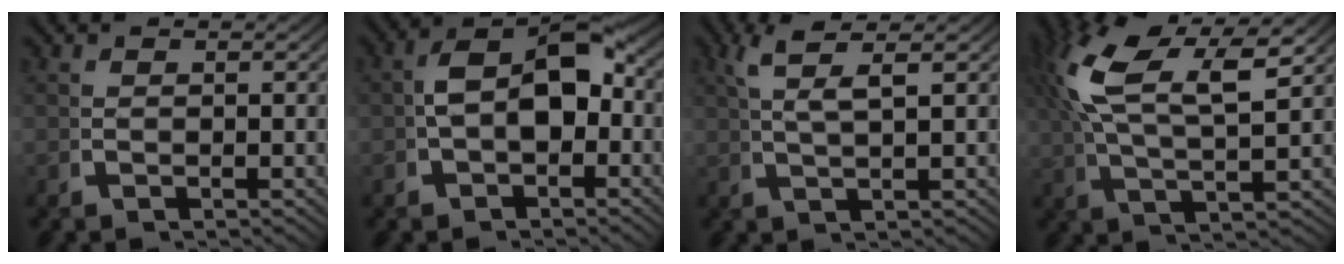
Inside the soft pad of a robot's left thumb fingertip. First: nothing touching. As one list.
[{"total": 8.6, "force": [0.0, 5.3, 6.7], "torque": [-0.108, -0.009, 0.003]}, {"total": 4.4, "force": [3.0, 0.7, 3.1], "torque": [-0.056, 0.016, 0.049]}, {"total": 10.0, "force": [3.6, 4.8, 8.0], "torque": [-0.161, 0.000, 0.059]}]